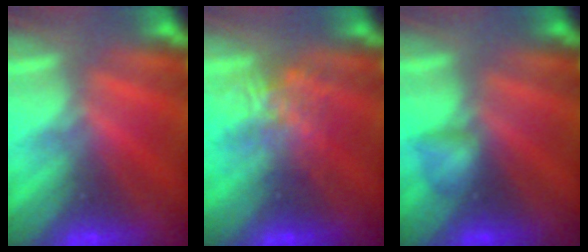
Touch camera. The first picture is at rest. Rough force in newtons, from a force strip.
{"total": 4.7}
{"total": 1.9}